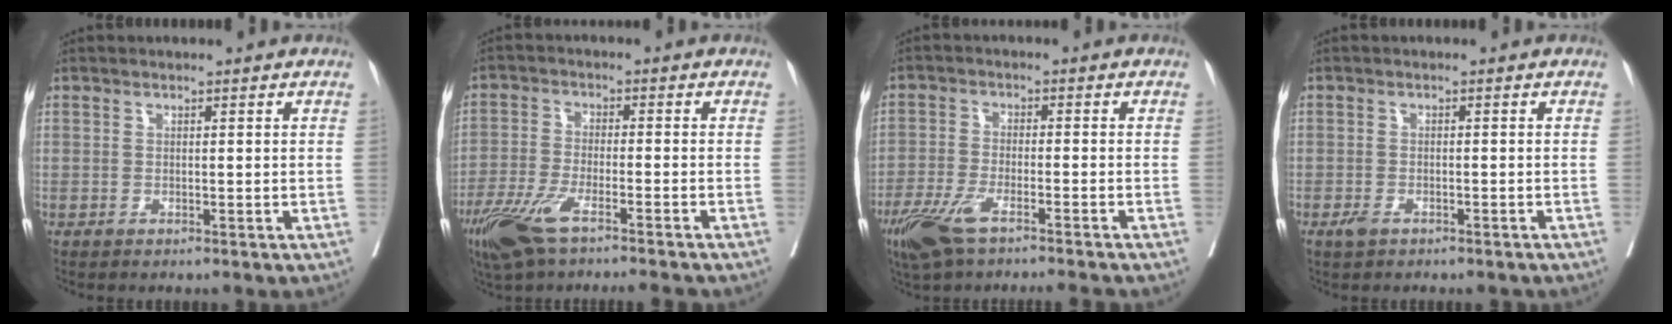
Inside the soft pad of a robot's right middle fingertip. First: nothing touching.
{"total": 10.0, "force": [-7.4, 1.1, 6.7], "torque": [-0.127, -0.021, -0.130]}
{"total": 8.8, "force": [-6.6, 1.0, 5.7], "torque": [-0.108, -0.019, -0.117]}
{"total": 2.3, "force": [-1.6, 1.0, 1.3], "torque": [-0.024, 0.000, -0.020]}